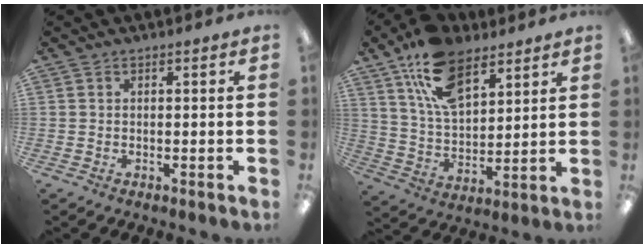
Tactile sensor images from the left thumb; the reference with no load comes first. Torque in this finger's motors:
{"motor_torque": [0.38, 0.39, 1.80, -0.96, 0.37]}